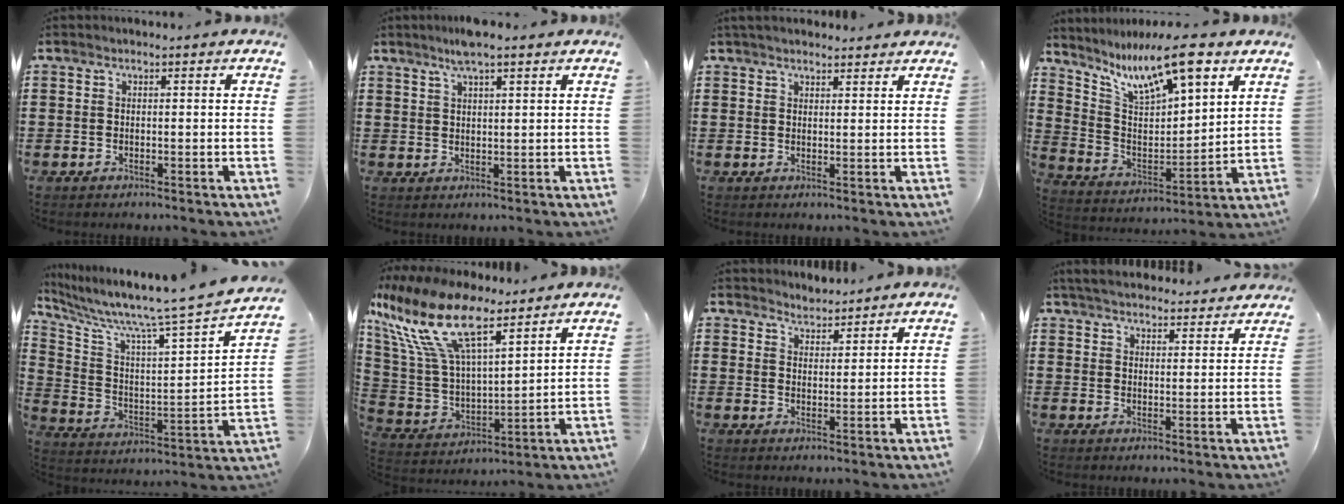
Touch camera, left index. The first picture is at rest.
{"total": 3.9, "force": [2.8, 0.4, 2.7], "torque": [-0.057, 0.004, 0.049]}
{"total": 2.4, "force": [2.3, 0.4, 0.6], "torque": [-0.016, 0.001, 0.046]}
{"total": 12.3, "force": [8.4, 3.4, 8.4], "torque": [-0.168, -0.034, 0.143]}
{"total": 7.3, "force": [6.3, -0.6, 3.7], "torque": [-0.103, -0.065, 0.093]}
{"total": 15.7, "force": [9.5, 6.4, 10.8], "torque": [-0.256, -0.039, 0.164]}
{"total": 3.0, "force": [2.9, 0.6, -0.4], "torque": [-0.002, -0.006, 0.056]}
{"total": 4.4, "force": [4.4, 0.3, 0.7], "torque": [-0.029, -0.018, 0.079]}